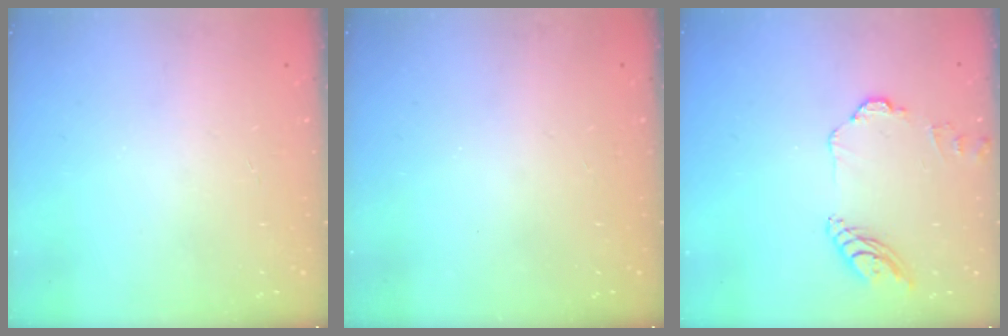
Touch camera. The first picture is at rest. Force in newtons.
{"total": 0.0}
{"total": 10.4, "press": 10.3, "slide": 0.9}